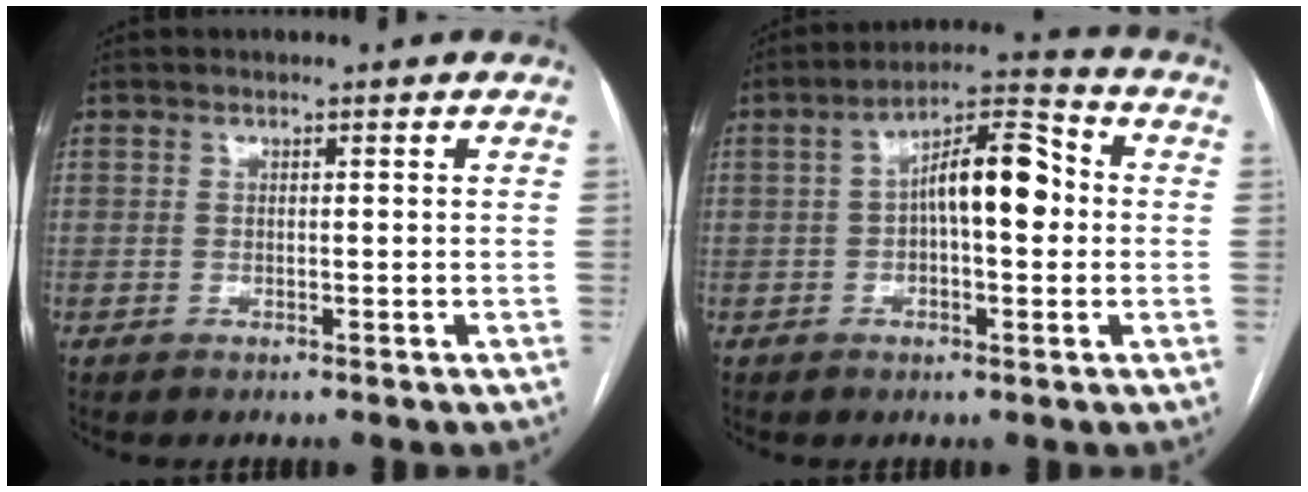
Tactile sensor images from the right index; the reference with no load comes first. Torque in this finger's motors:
{"motor_torque": [0.68, -0.09, 0.27, 0.10]}